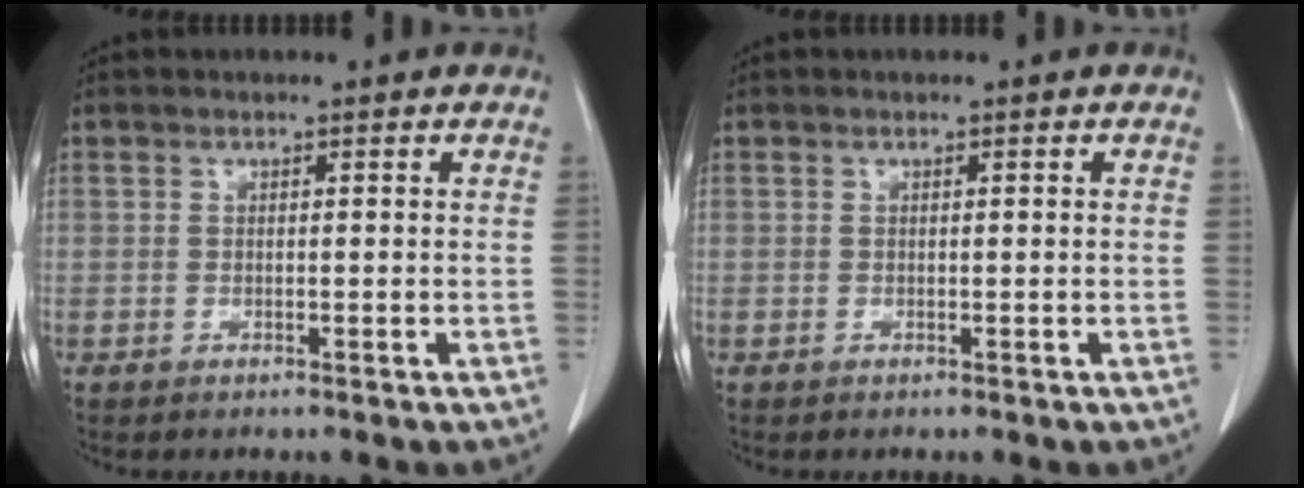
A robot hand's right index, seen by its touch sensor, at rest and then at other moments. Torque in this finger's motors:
{"motor_torque": [0.06, -0.07, 0.10, 0.01]}